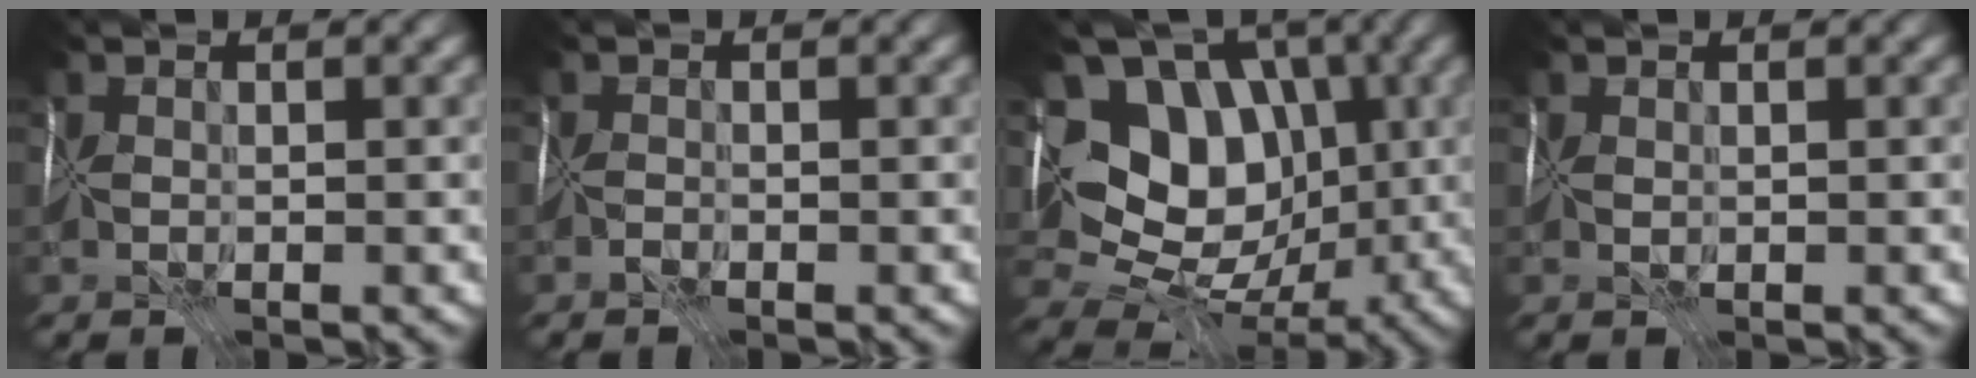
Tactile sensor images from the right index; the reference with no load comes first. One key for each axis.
{"total": 1.2, "fx": -1.2, "fy": 0.0, "fz": -0.2, "tx": 0.015, "ty": -0.005, "tz": -0.024}
{"total": 9.7, "fx": 1.6, "fy": 7.4, "fz": 6.1, "tx": -0.084, "ty": 0.009, "tz": 0.032}
{"total": 0.6, "fx": 0.5, "fy": -0.3, "fz": -0.1, "tx": 0.004, "ty": 0.004, "tz": 0.011}